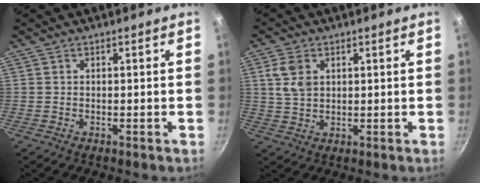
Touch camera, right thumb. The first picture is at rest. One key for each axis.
{"total": 5.7, "fx": 1.8, "fy": 4.0, "fz": 3.7, "tx": -0.062, "ty": -0.004, "tz": 0.035}